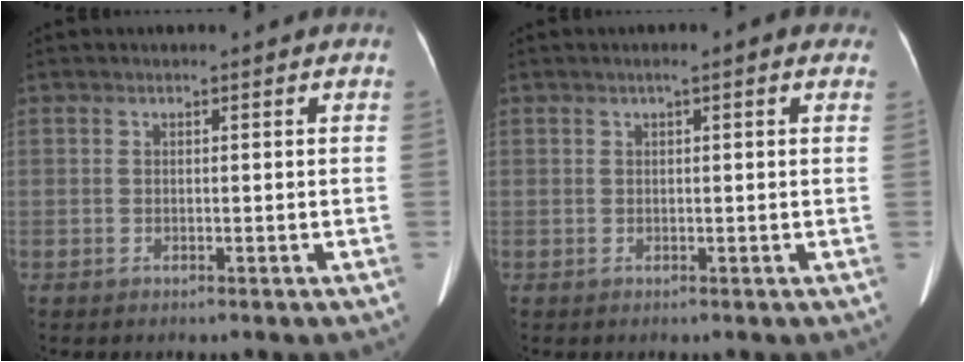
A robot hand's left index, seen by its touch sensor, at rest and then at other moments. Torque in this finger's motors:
{"motor_torque": [0.36, -0.81, 0.01, 0.03]}